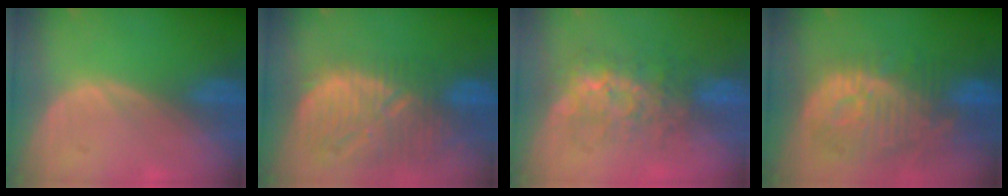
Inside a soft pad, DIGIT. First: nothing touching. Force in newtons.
{"total": 12.8, "press": 11.3, "slide": 6.2}
{"total": 7.6, "press": 7.3, "slide": 1.9}
{"total": 12.2, "press": 11.0, "slide": 5.3}